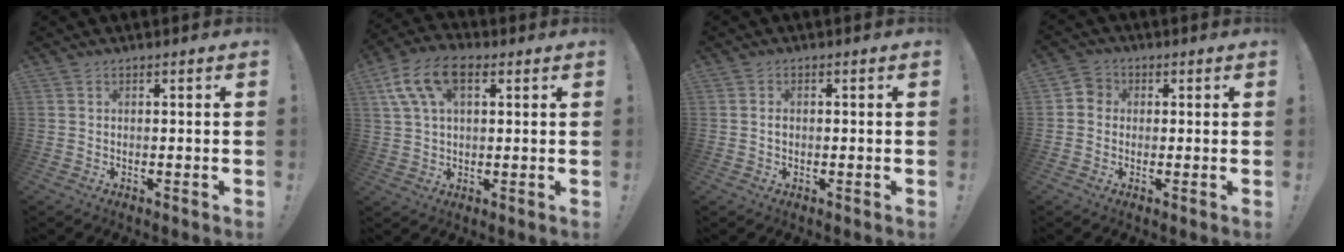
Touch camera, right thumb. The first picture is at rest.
{"total": 12.3, "force": [4.8, 7.1, 8.8], "torque": [-0.167, -0.004, 0.090]}
{"total": 0.9, "force": [-0.1, 0.7, 0.5], "torque": [-0.003, 0.000, -0.004]}
{"total": 4.0, "force": [-0.4, 3.7, 1.4], "torque": [-0.023, 0.013, -0.006]}